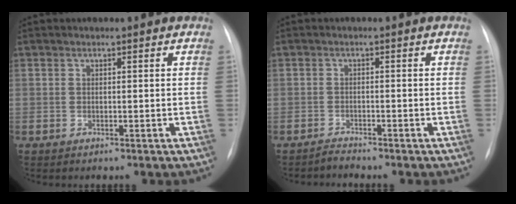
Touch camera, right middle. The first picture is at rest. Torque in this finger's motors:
{"motor_torque": [-0.36, -0.43, 0.00, -0.01]}